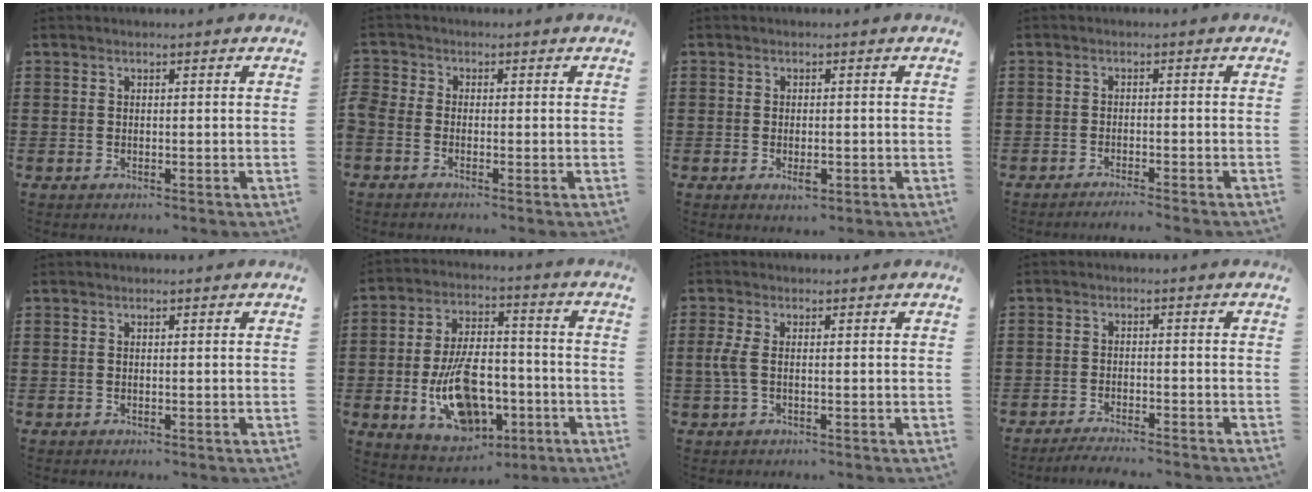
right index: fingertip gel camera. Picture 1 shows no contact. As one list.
[{"total": 1.2, "force": [-1.0, 0.5, 0.5], "torque": [-0.019, 0.000, -0.022]}, {"total": 2.2, "force": [-0.7, 0.9, 1.9], "torque": [-0.035, 0.000, -0.012]}, {"total": 1.7, "force": [-1.6, -0.3, 0.4], "torque": [-0.006, 0.003, -0.032]}, {"total": 0.0}, {"total": 13.1, "force": [-4.0, 7.5, 9.9], "torque": [-0.176, 0.004, -0.069]}, {"total": 2.9, "force": [-0.3, 1.0, 2.7], "torque": [-0.072, -0.006, -0.011]}, {"total": 2.6, "force": [-2.6, -0.1, 0.1], "torque": [-0.006, 0.001, -0.055]}]